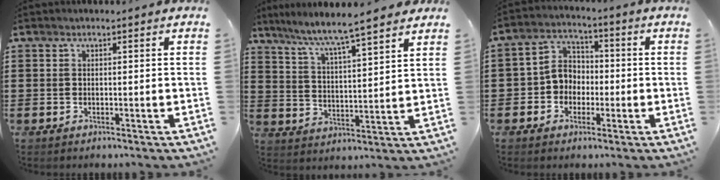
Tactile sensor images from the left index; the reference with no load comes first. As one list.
[{"total": 5.9, "force": [5.3, -0.6, 2.5], "torque": [-0.073, -0.036, 0.084]}, {"total": 5.7, "force": [-1.3, 5.0, 2.4], "torque": [-0.065, 0.016, -0.029]}]